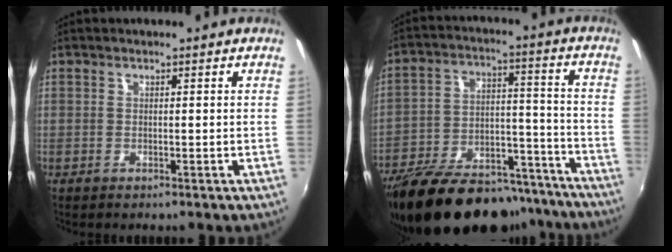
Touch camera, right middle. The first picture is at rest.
{"total": 26.3, "force": [-21.1, 10.4, 11.7], "torque": [-0.220, 0.017, -0.292]}